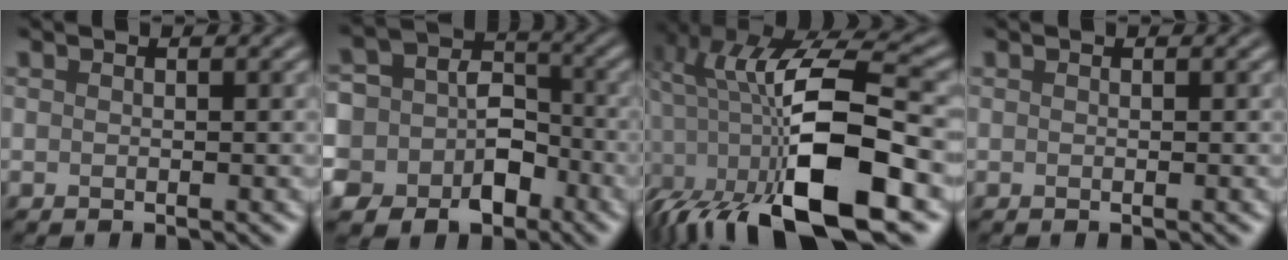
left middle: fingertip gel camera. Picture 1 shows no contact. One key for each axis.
{"total": 12.3, "fx": -5.2, "fy": 10.6, "fz": 3.2, "tx": -0.073, "ty": -0.012, "tz": -0.106}
{"total": 14.9, "fx": -4.7, "fy": 5.9, "fz": 12.8, "tx": -0.229, "ty": -0.010, "tz": -0.081}
{"total": 0.0}